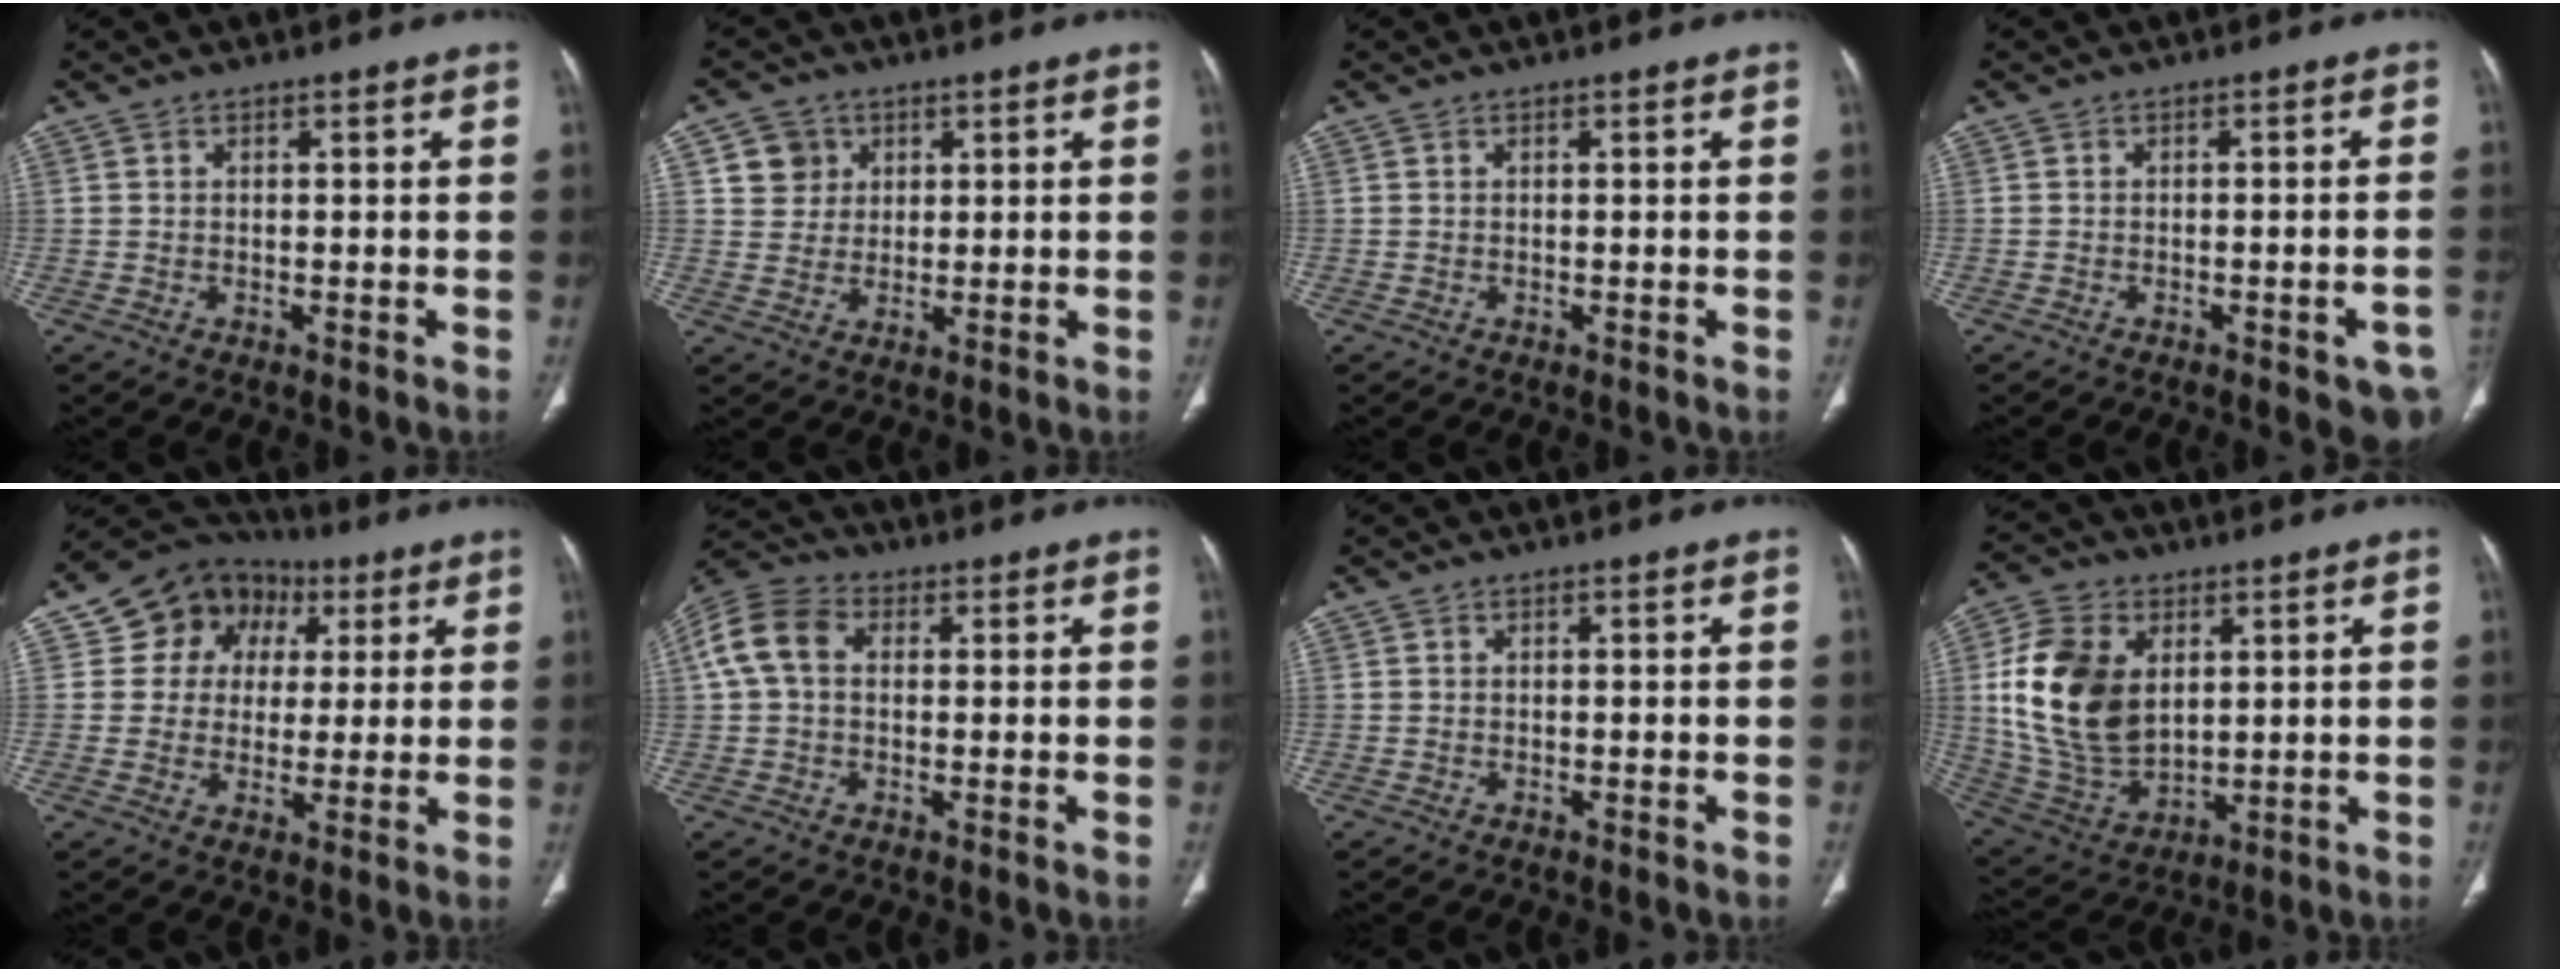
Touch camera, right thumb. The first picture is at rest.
{"total": 5.5, "force": [2.1, 4.9, 0.9], "torque": [0.014, -0.001, 0.040]}
{"total": 0.0}
{"total": 7.3, "force": [-3.3, 1.9, 6.2], "torque": [-0.064, 0.014, -0.037]}
{"total": 12.6, "force": [3.5, 11.2, 4.7], "torque": [-0.028, 0.018, 0.052]}
{"total": 9.0, "force": [1.3, 6.5, 6.1], "torque": [-0.129, 0.031, 0.018]}
{"total": 0.0}
{"total": 18.2, "force": [3.7, 12.2, 13.0], "torque": [-0.233, -0.014, 0.082]}